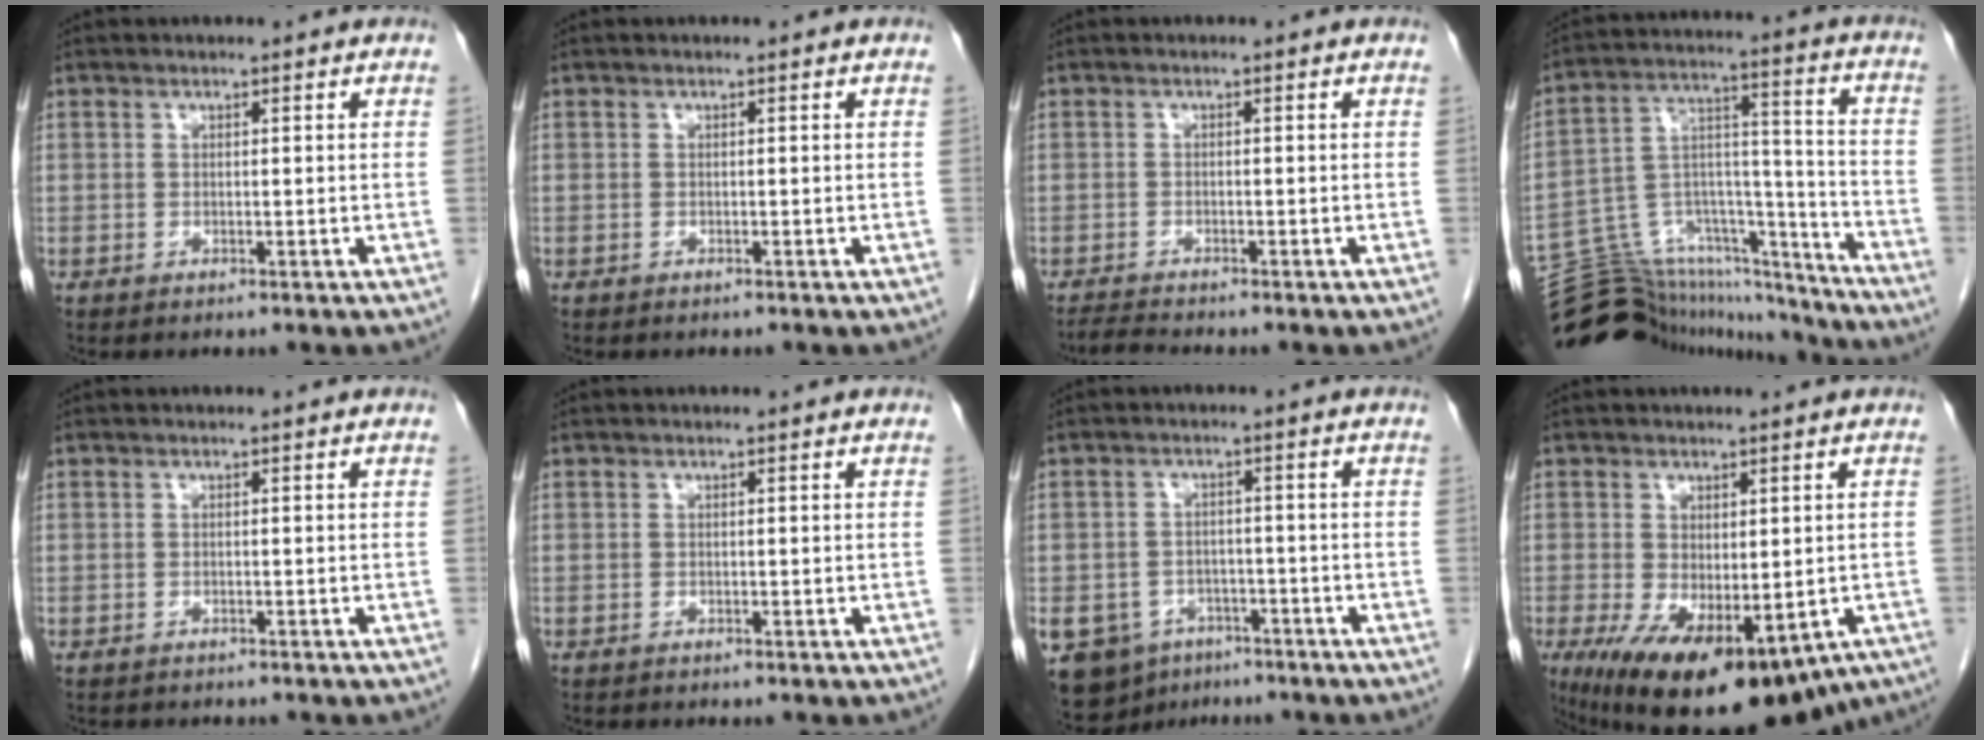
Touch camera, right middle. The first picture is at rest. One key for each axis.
{"total": 0.0}
{"total": 2.0, "fx": -1.9, "fy": -0.6, "fz": 0.3, "tx": -0.016, "ty": -0.014, "tz": -0.037}
{"total": 21.7, "fx": -20.2, "fy": 6.1, "fz": 4.8, "tx": -0.115, "ty": 0.059, "tz": -0.311}
{"total": 2.1, "fx": -1.9, "fy": 0.8, "fz": 0.6, "tx": -0.015, "ty": -0.003, "tz": -0.020}
{"total": 0.0}
{"total": 11.6, "fx": -6.2, "fy": 8.9, "fz": 3.9, "tx": -0.101, "ty": 0.002, "tz": -0.084}
{"total": 17.7, "fx": -10.2, "fy": 7.7, "fz": 12.3, "tx": -0.184, "ty": -0.044, "tz": -0.127}